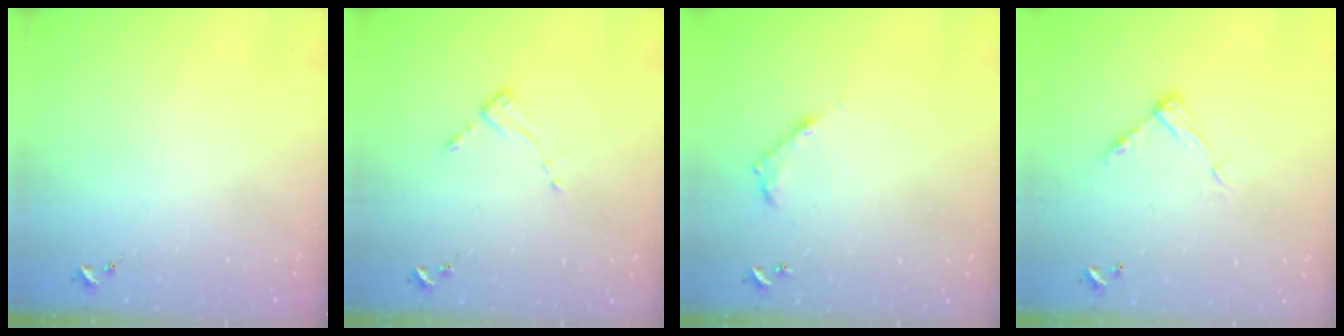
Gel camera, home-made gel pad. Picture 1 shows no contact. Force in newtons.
{"total": 2.6, "press": 2.6, "slide": 0.4}
{"total": 7.1, "press": 7.1, "slide": 0.5}
{"total": 9.2, "press": 9.2, "slide": 0.1}